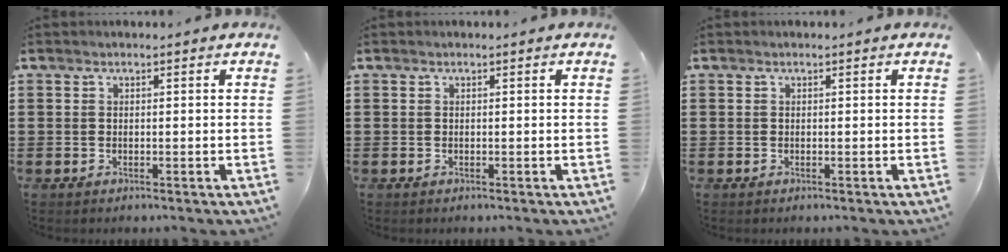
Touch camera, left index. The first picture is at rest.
{"total": 0.0}
{"total": 0.0}